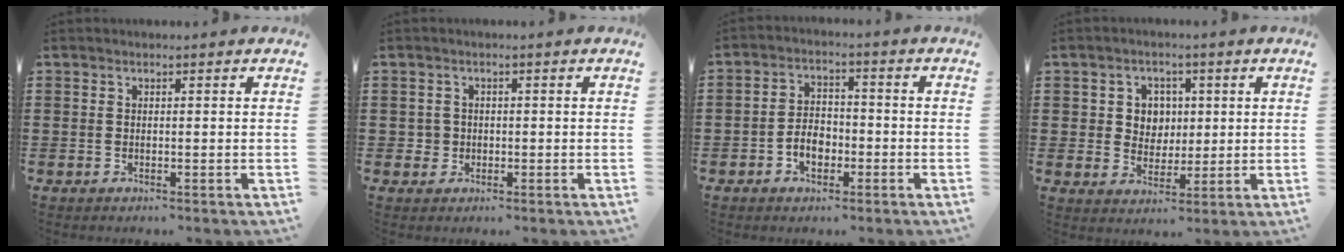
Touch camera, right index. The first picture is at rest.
{"total": 1.8, "force": [-0.3, 1.7, 0.3], "torque": [-0.013, 0.006, -0.009]}
{"total": 4.4, "force": [-1.7, 2.9, 2.9], "torque": [-0.054, 0.000, -0.035]}
{"total": 4.7, "force": [1.1, 4.4, 1.3], "torque": [-0.038, 0.013, 0.016]}